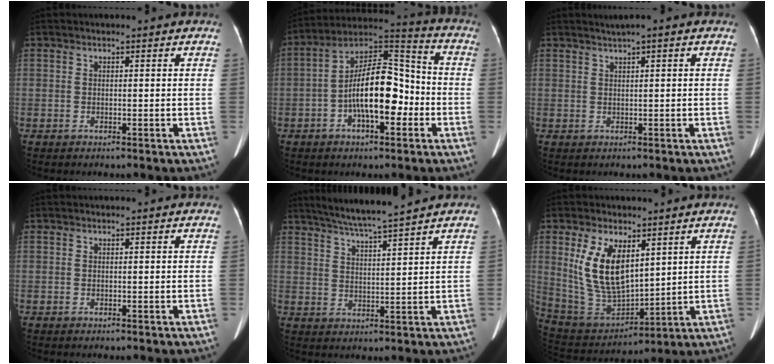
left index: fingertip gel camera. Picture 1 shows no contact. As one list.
[{"total": 13.6, "force": [-3.5, 5.0, 12.2], "torque": [-0.223, 0.030, -0.061]}, {"total": 1.5, "force": [0.9, -0.1, 1.2], "torque": [-0.025, 0.008, 0.019]}, {"total": 0.0}, {"total": 8.2, "force": [7.1, -1.2, 3.8], "torque": [-0.070, 0.005, 0.123]}, {"total": 12.0, "force": [4.2, 5.6, 9.8], "torque": [-0.202, -0.002, 0.095]}]